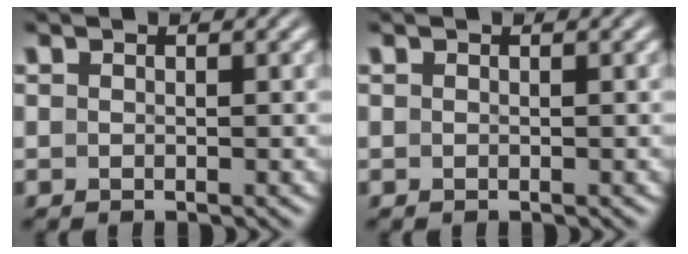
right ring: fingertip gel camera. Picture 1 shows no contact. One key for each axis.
{"total": 0.0}